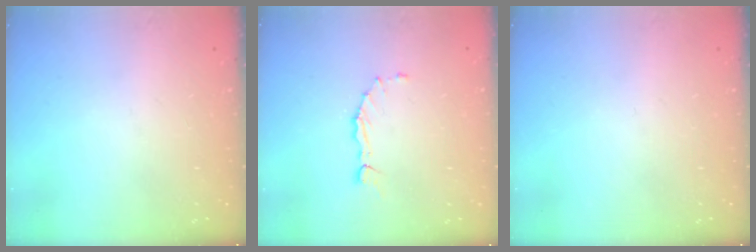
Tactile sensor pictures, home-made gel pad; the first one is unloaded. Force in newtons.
{"total": 1.6, "press": 1.6, "slide": 0.3}
{"total": 0.0}